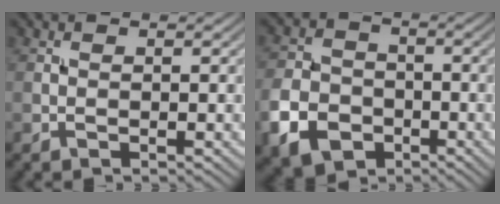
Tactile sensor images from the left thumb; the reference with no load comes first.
{"total": 8.0, "force": [-3.8, 5.9, 3.8], "torque": [-0.094, -0.016, -0.082]}